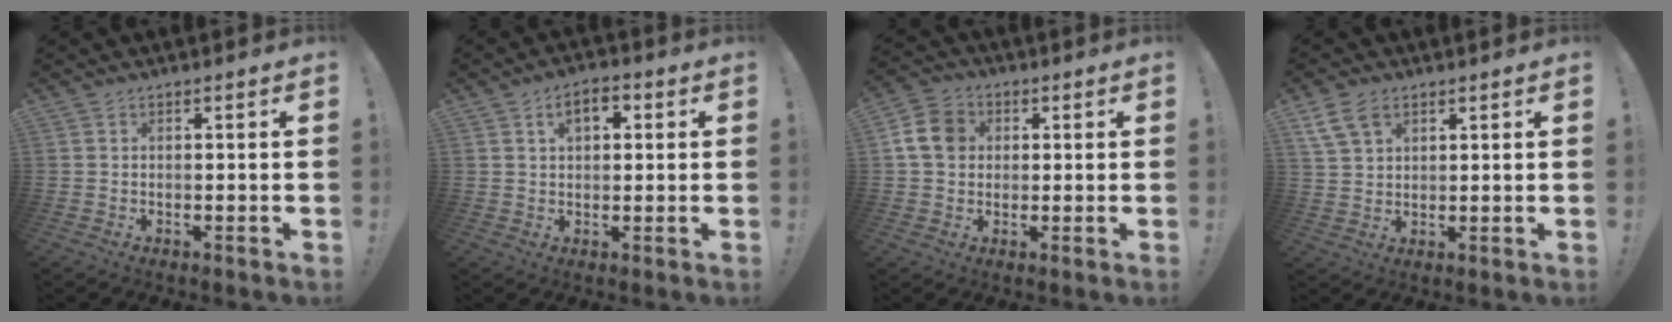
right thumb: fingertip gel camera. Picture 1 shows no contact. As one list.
[{"total": 5.3, "force": [1.8, 3.3, 3.8], "torque": [-0.046, 0.000, 0.027]}, {"total": 9.8, "force": [1.8, 8.2, 5.0], "torque": [-0.086, 0.005, 0.037]}, {"total": 8.8, "force": [4.8, 5.5, 4.9], "torque": [-0.097, -0.010, 0.096]}]